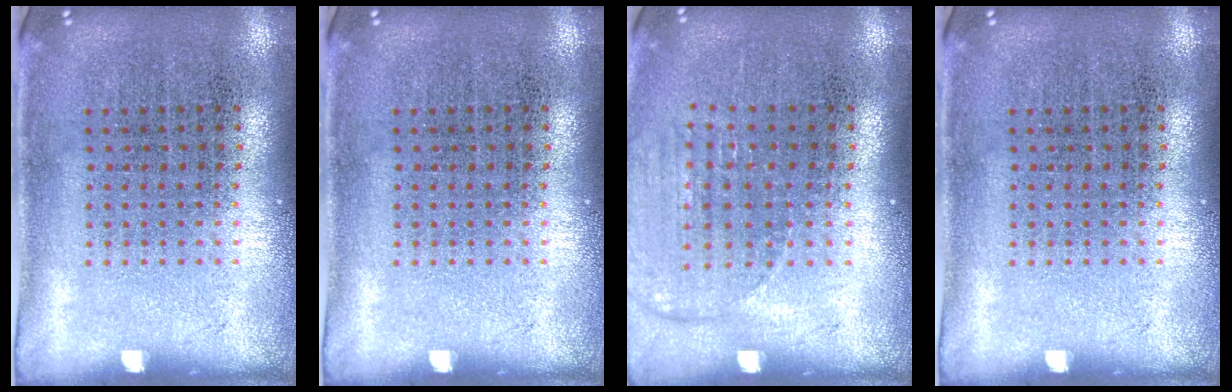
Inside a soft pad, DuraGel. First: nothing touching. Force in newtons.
{"total": 0.0}
{"total": 1.1, "press": 1.1, "slide": 0.4}
{"total": 0.0}